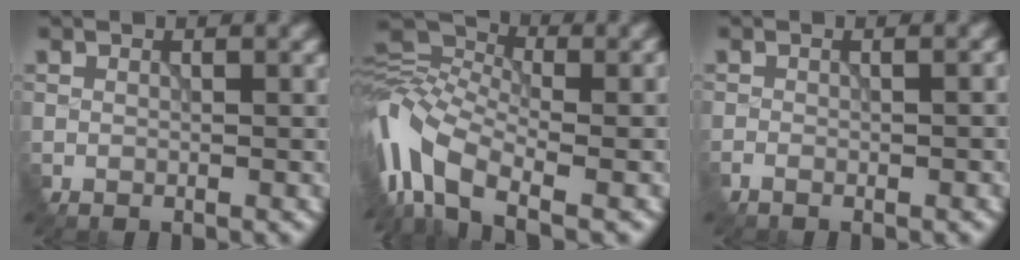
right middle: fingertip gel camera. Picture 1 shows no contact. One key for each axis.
{"total": 9.0, "fx": -3.8, "fy": 4.3, "fz": 7.0, "tx": -0.141, "ty": 0.006, "tz": -0.086}
{"total": 1.6, "fx": -0.4, "fy": 0.6, "fz": 1.5, "tx": -0.003, "ty": 0.008, "tz": -0.007}